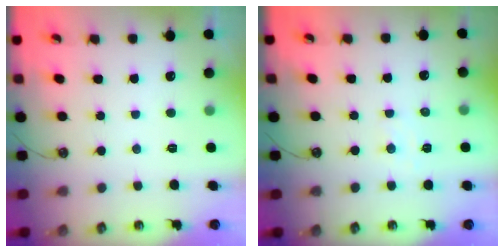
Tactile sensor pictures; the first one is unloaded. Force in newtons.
{"total": 5.6, "press": 5.6, "slide": 0.6}